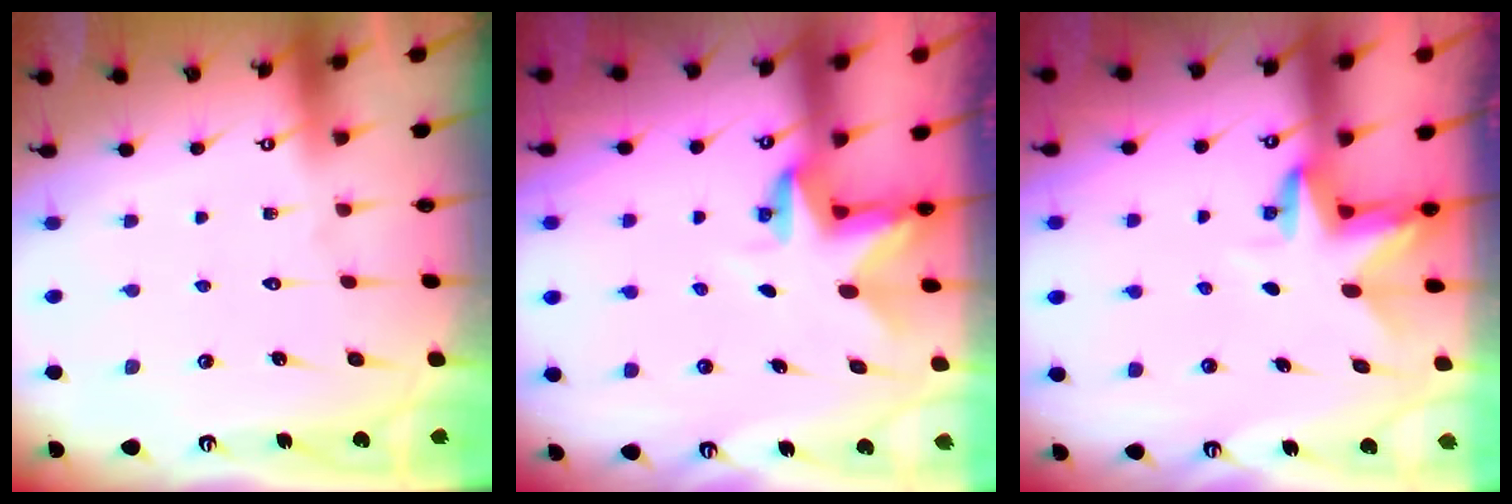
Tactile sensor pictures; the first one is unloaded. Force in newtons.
{"total": 3.0, "press": 3.0, "slide": 0.2}
{"total": 3.8, "press": 3.7, "slide": 0.3}